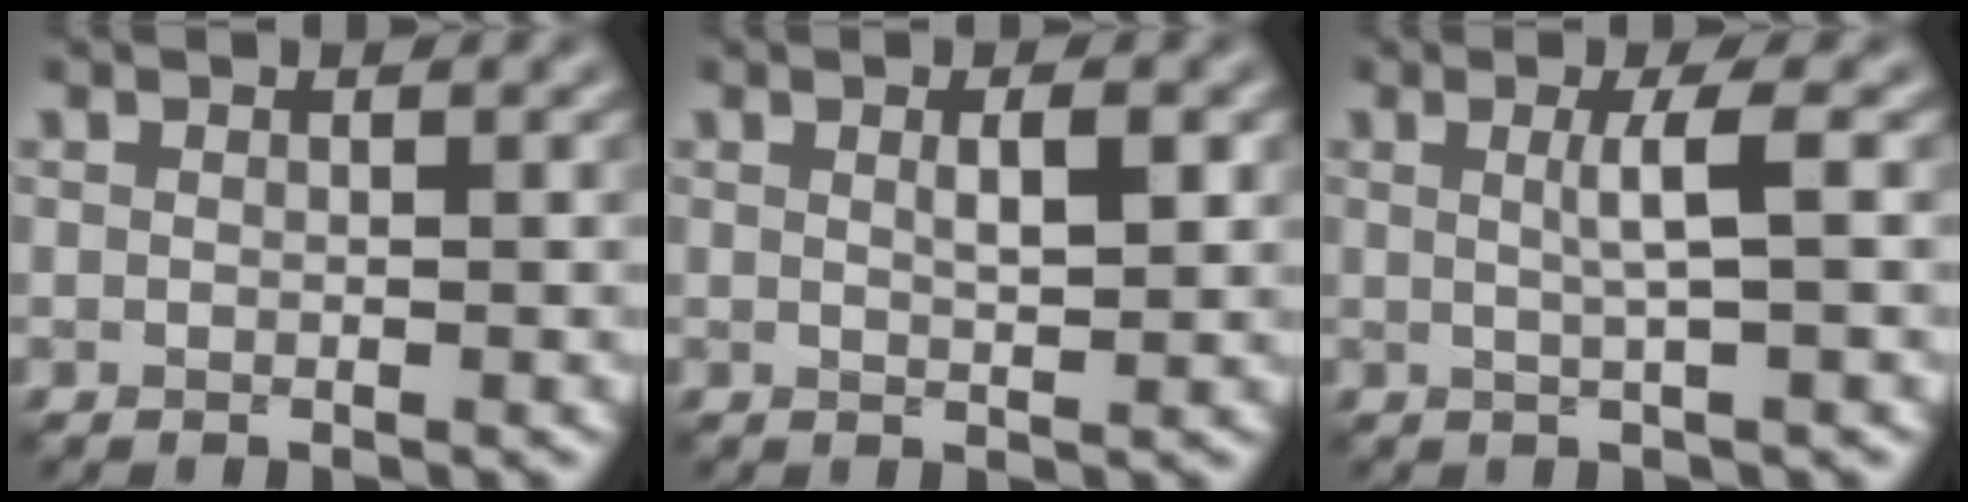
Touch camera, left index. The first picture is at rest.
{"total": 2.1, "force": [0.7, 0.5, 1.9], "torque": [-0.025, 0.001, 0.011]}
{"total": 2.6, "force": [0.3, 0.5, 2.5], "torque": [-0.042, 0.003, 0.001]}